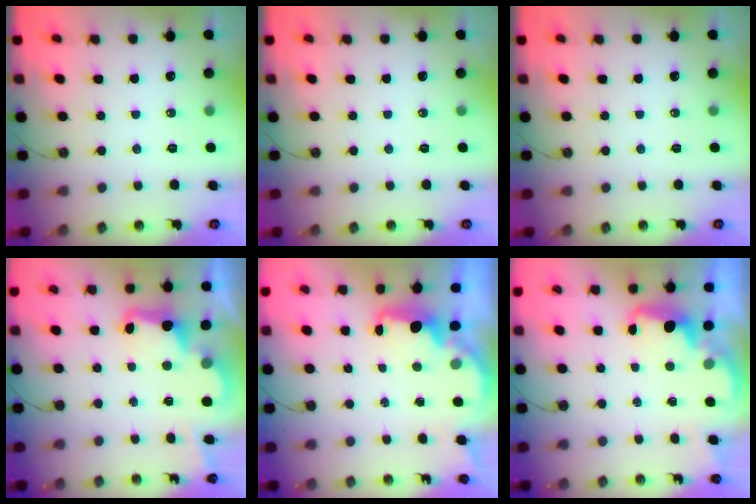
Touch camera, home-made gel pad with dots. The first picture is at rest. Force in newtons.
{"total": 0.0}
{"total": 0.0}
{"total": 3.6, "press": 3.6, "slide": 0.5}
{"total": 3.3, "press": 3.3, "slide": 0.6}
{"total": 2.1, "press": 2.0, "slide": 0.6}